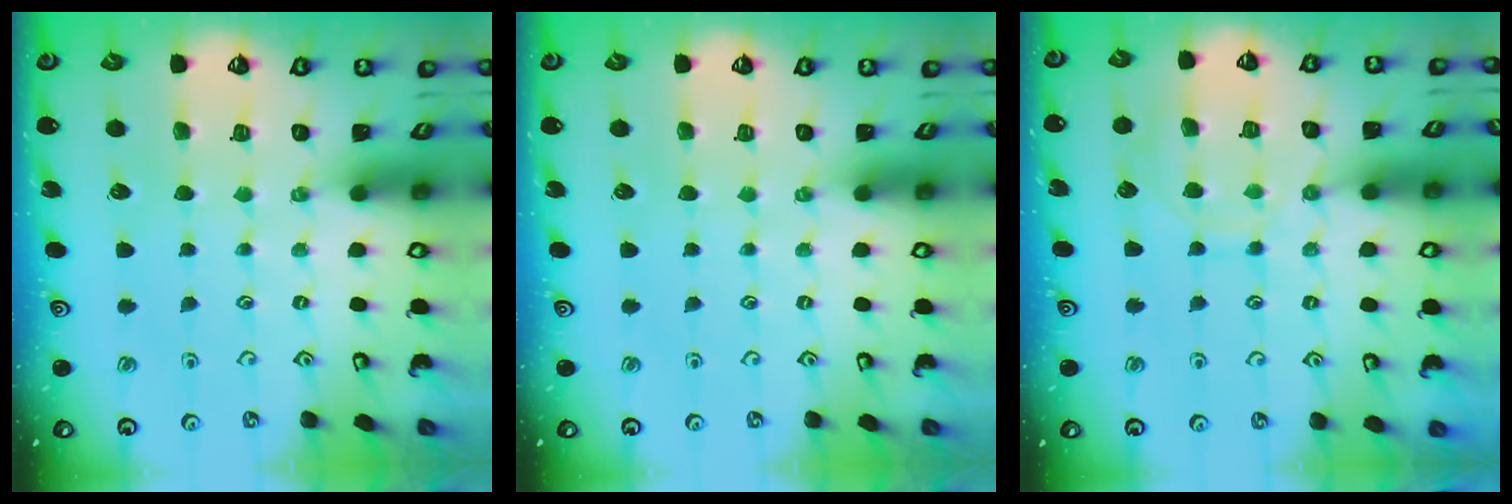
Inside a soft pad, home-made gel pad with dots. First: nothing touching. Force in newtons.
{"total": 0.0}
{"total": 9.9, "press": 9.9, "slide": 0.8}